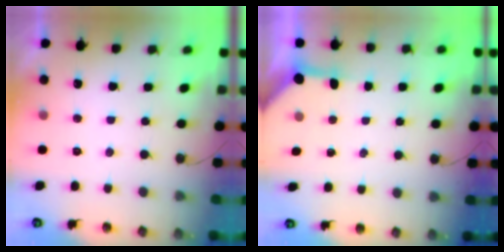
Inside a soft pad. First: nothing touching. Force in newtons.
{"total": 4.2, "press": 4.2, "slide": 0.4}